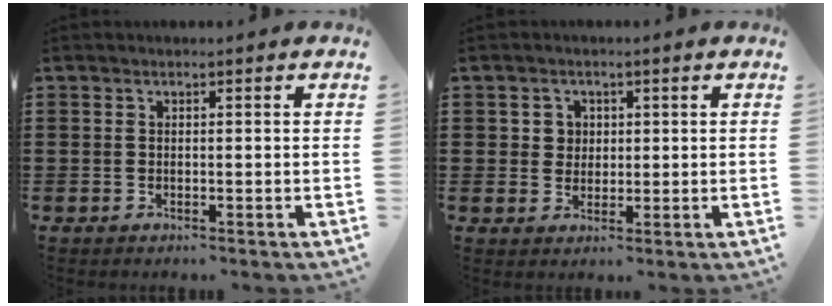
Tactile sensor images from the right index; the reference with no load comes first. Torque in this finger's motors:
{"motor_torque": [0.06, -0.05, 0.01, 0.02]}